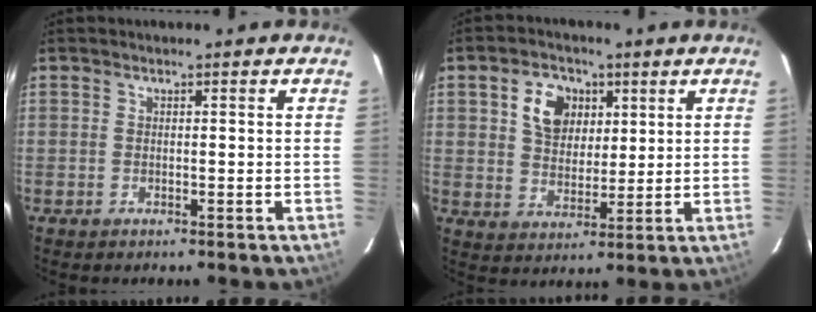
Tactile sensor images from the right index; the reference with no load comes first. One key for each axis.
{"total": 8.7, "fx": 3.2, "fy": 6.5, "fz": 4.9, "tx": -0.091, "ty": 0.020, "tz": 0.062}